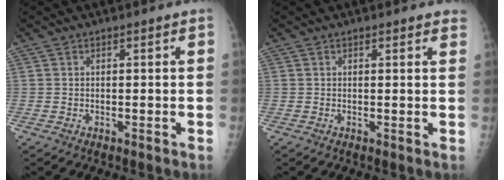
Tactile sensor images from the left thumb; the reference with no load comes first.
{"total": 2.4, "force": [2.0, 0.7, 1.2], "torque": [0.002, 0.000, 0.018]}